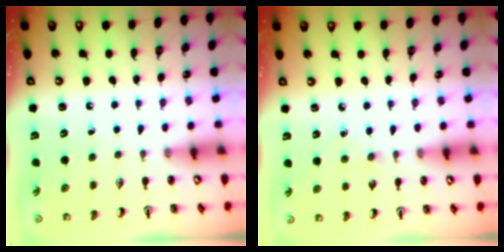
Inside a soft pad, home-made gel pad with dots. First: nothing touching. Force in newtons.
{"total": 2.9, "press": 2.9, "slide": 0.4}